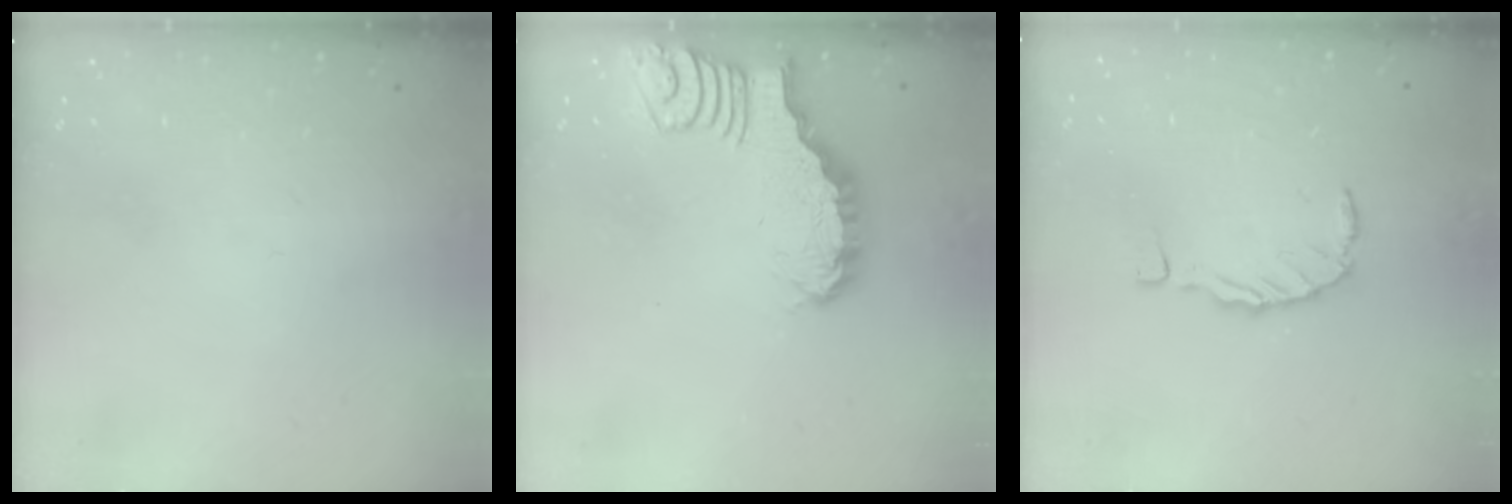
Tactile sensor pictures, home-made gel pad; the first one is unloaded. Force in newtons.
{"total": 2.0, "press": 2.0, "slide": 0.1}
{"total": 0.0}